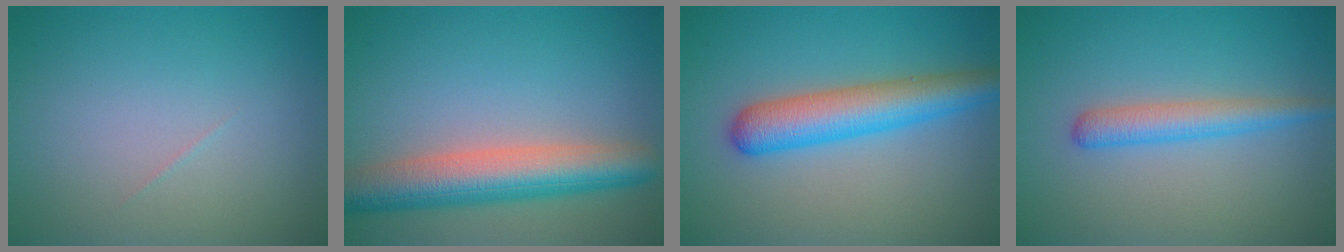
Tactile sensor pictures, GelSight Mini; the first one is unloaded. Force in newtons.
{"total": 7.1, "press": 7.1, "slide": 0.4}
{"total": 5.5, "press": 5.5, "slide": 0.2}
{"total": 2.8, "press": 2.8, "slide": 0.1}